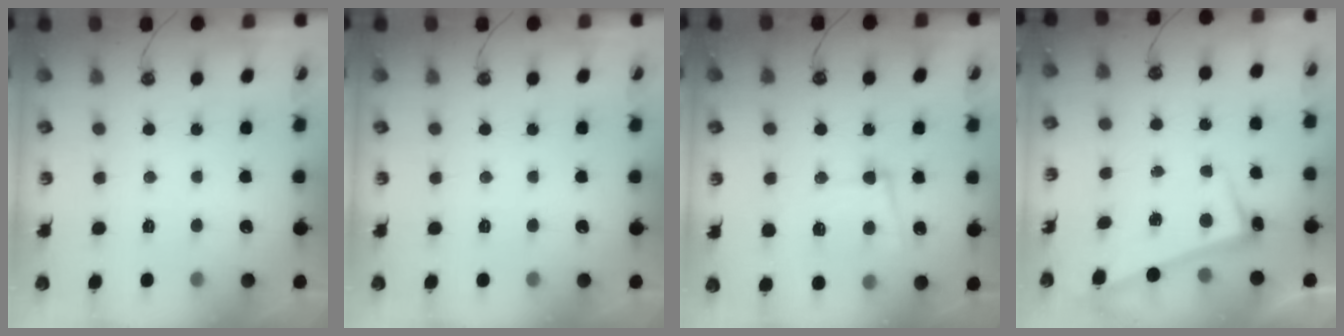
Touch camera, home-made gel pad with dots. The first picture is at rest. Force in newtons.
{"total": 0.0}
{"total": 7.6, "press": 7.5, "slide": 1.7}
{"total": 2.7, "press": 2.6, "slide": 0.6}